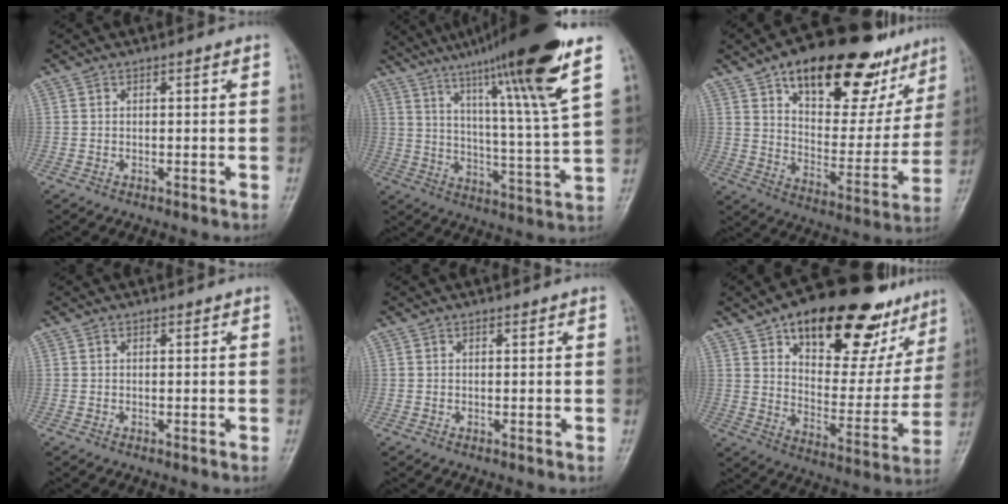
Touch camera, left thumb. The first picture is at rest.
{"total": 21.9, "force": [13.7, 0.6, 17.1], "torque": [-0.250, -0.051, 0.212]}
{"total": 27.3, "force": [17.0, 12.4, 17.4], "torque": [-0.198, -0.038, 0.255]}
{"total": 0.0}
{"total": 0.0}
{"total": 28.2, "force": [17.7, 12.8, 17.9], "torque": [-0.204, -0.044, 0.262]}